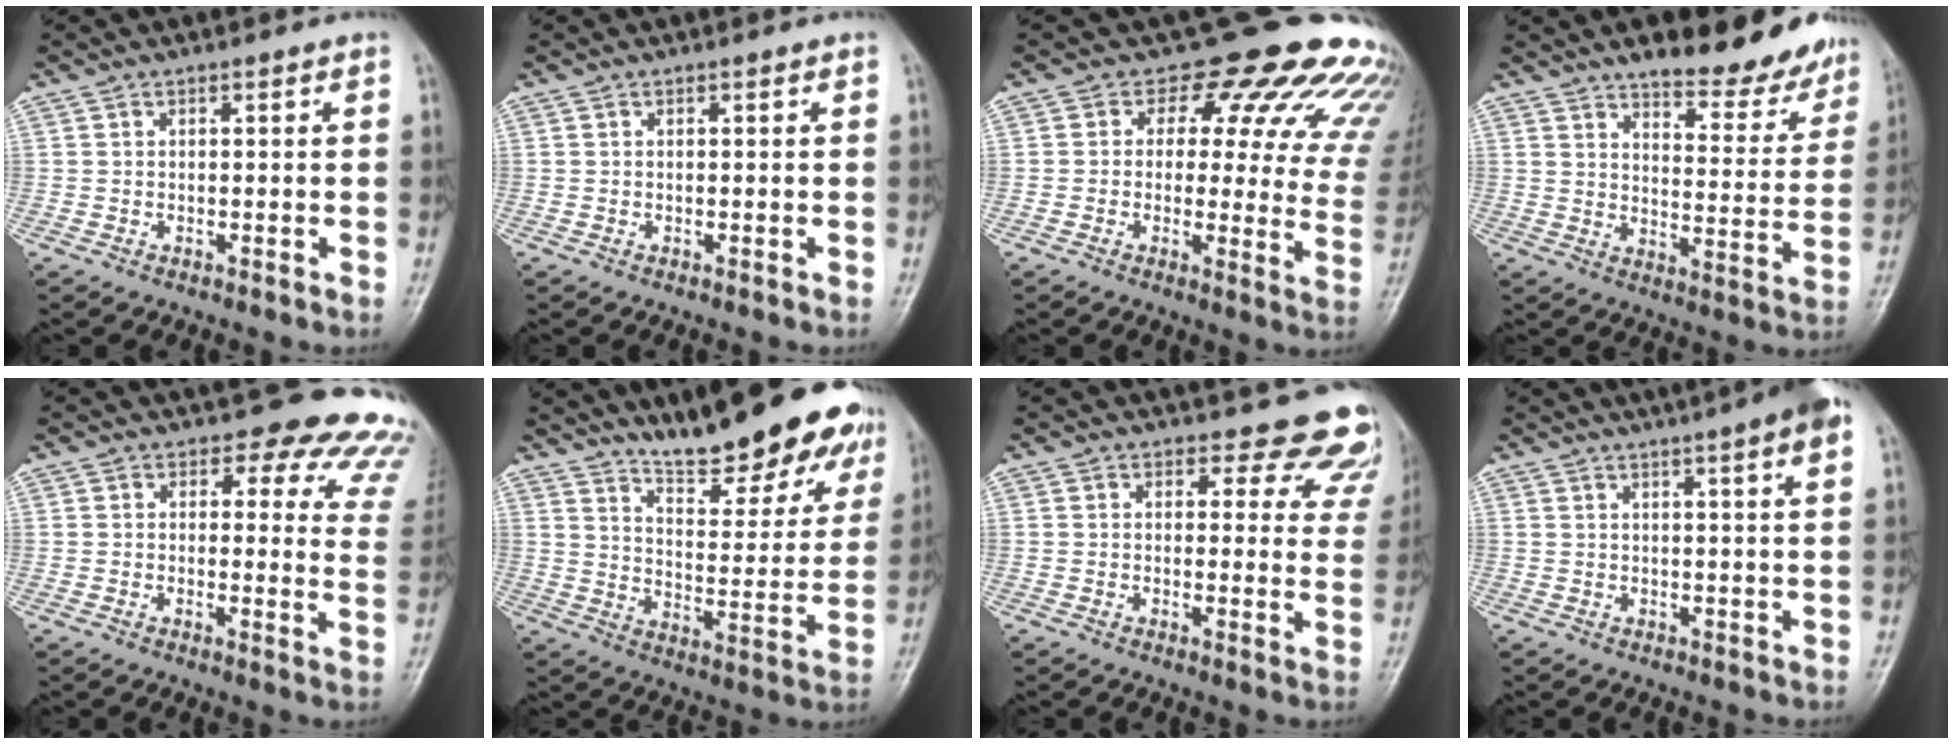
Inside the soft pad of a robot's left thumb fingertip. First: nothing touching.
{"total": 0.0}
{"total": 20.2, "force": [15.2, 9.3, 9.5], "torque": [-0.059, -0.079, 0.150]}
{"total": 18.6, "force": [15.3, 6.2, 8.5], "torque": [-0.058, -0.092, 0.193]}
{"total": 15.8, "force": [14.3, 6.0, 3.0], "torque": [0.036, -0.113, 0.119]}
{"total": 20.5, "force": [16.4, 5.0, 11.2], "torque": [-0.121, -0.092, 0.235]}
{"total": 12.3, "force": [11.2, 4.6, 1.8], "torque": [0.040, -0.081, 0.098]}
{"total": 9.3, "force": [5.8, 0.8, 7.2], "torque": [-0.096, 0.009, 0.068]}